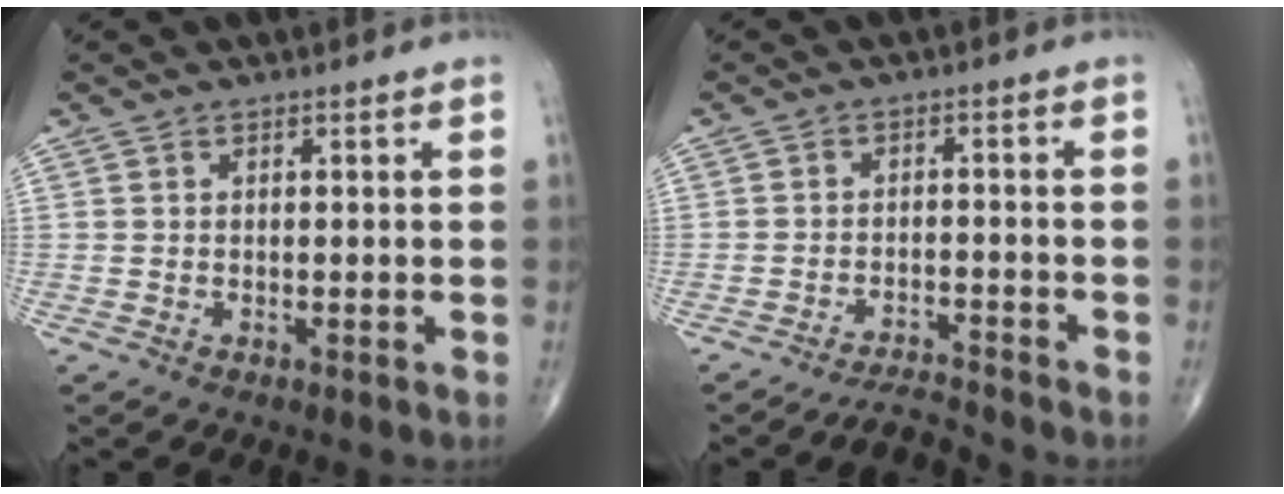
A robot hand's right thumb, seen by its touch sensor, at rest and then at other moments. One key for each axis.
{"total": 3.5, "fx": -3.4, "fy": -0.8, "fz": -0.5, "tx": -0.006, "ty": 0.022, "tz": -0.056}